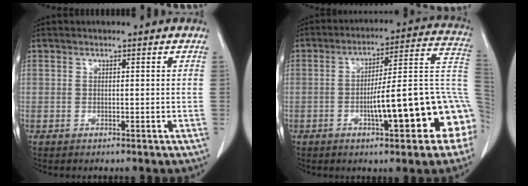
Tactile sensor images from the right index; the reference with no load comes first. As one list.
[{"total": 17.4, "force": [-5.1, 2.6, 16.5], "torque": [-0.151, 0.038, -0.063]}]